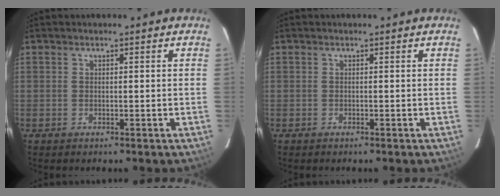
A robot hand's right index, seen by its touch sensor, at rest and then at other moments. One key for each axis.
{"total": 0.0}